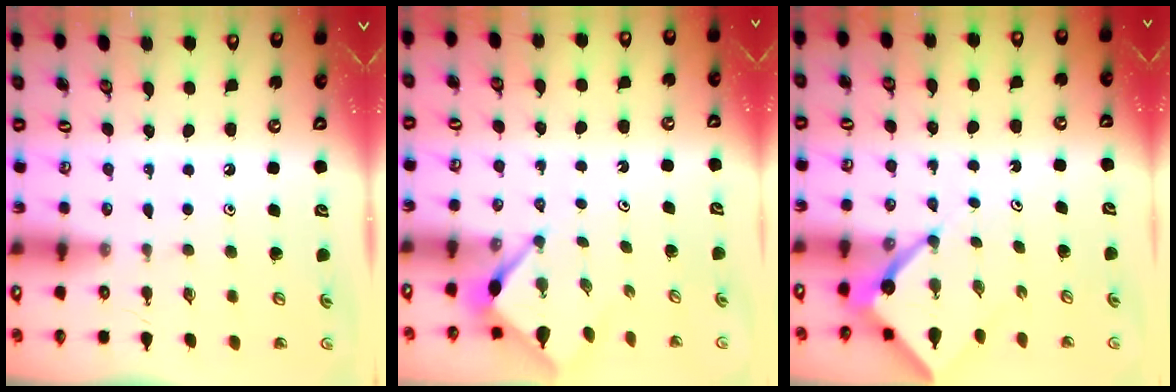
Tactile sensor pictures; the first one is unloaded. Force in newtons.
{"total": 3.0, "press": 2.9, "slide": 0.3}
{"total": 5.1, "press": 5.1, "slide": 0.4}